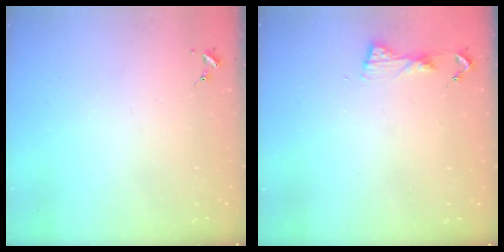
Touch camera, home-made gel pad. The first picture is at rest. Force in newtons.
{"total": 5.3, "press": 5.3, "slide": 0.6}